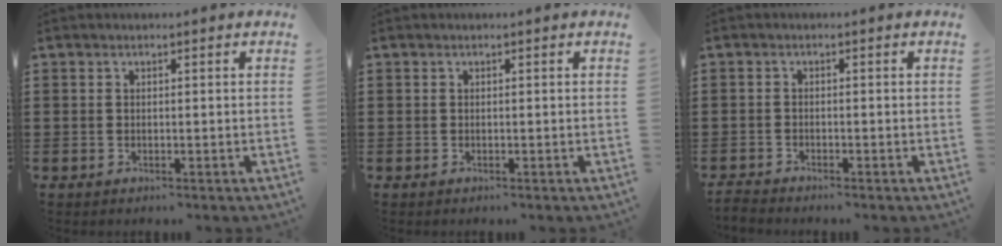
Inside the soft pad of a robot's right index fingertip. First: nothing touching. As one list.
[{"total": 0.0}, {"total": 1.3, "force": [-1.3, 0.0, -0.1], "torque": [-0.001, 0.002, -0.028]}]